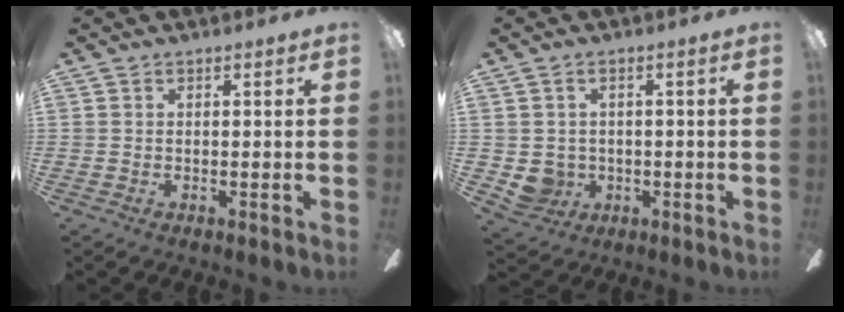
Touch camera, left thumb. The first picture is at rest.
{"total": 4.4, "force": [0.0, 4.2, 1.4], "torque": [-0.055, 0.001, -0.001]}